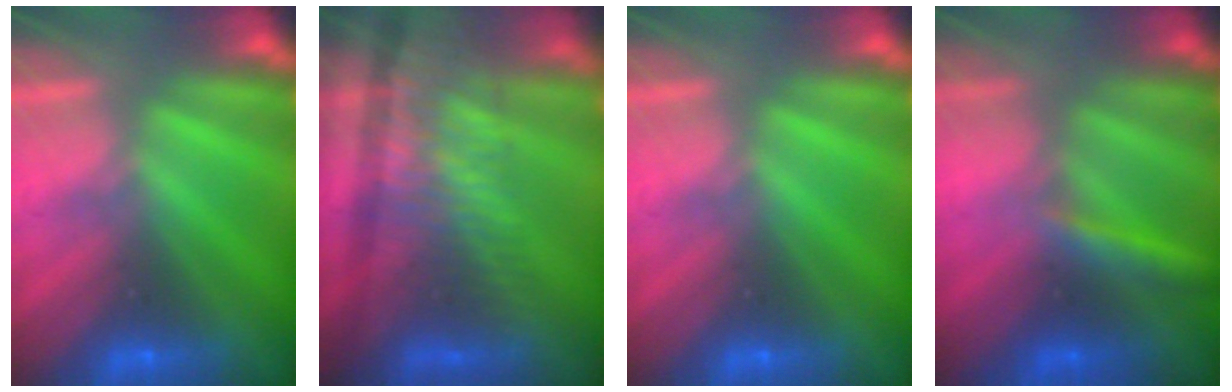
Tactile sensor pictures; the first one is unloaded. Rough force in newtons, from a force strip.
{"total": 3.4}
{"total": 0.0}
{"total": 2.9}